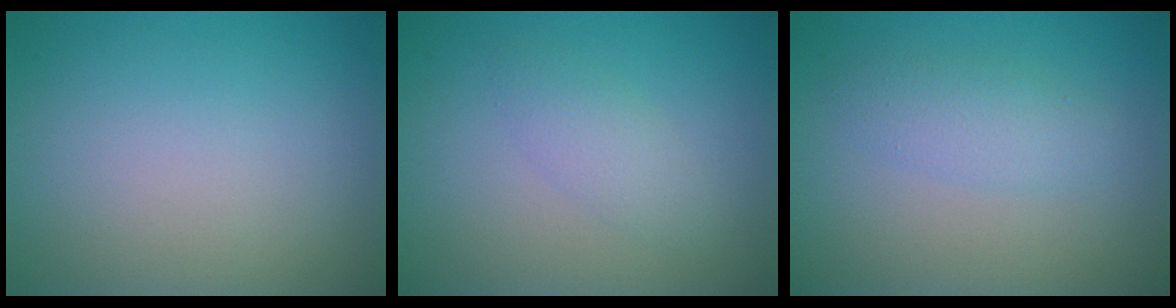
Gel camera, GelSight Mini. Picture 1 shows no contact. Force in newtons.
{"total": 1.8, "press": 1.8, "slide": 0.2}
{"total": 2.3, "press": 2.3, "slide": 0.1}